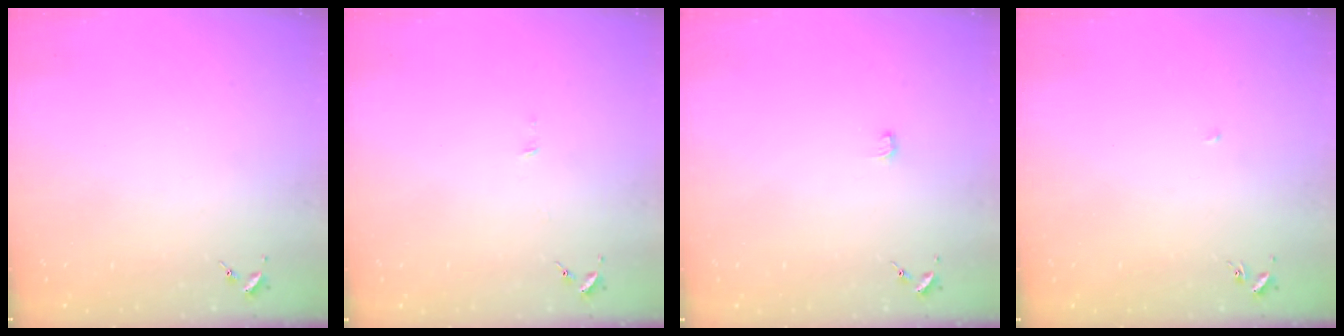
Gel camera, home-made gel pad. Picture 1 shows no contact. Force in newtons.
{"total": 2.8, "press": 2.8, "slide": 0.2}
{"total": 2.2, "press": 2.2, "slide": 0.2}
{"total": 1.6, "press": 1.6, "slide": 0.1}